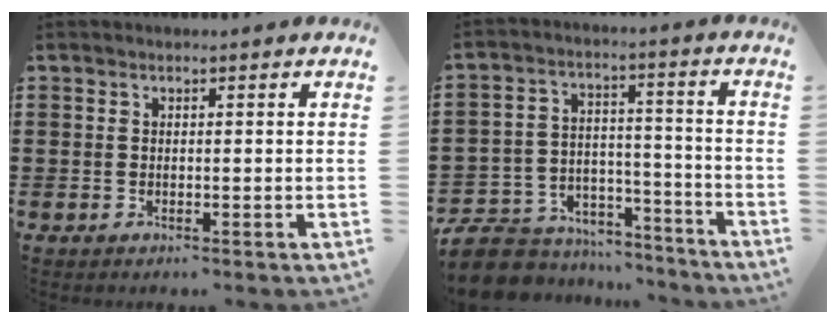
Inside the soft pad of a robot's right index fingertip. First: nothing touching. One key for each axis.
{"total": 7.7, "fx": -7.1, "fy": 2.9, "fz": 1.0, "tx": -0.046, "ty": 0.011, "tz": -0.143}